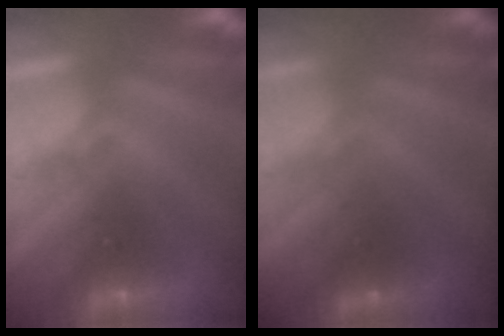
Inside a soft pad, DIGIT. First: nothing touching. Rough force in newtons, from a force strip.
{"total": 1.7}